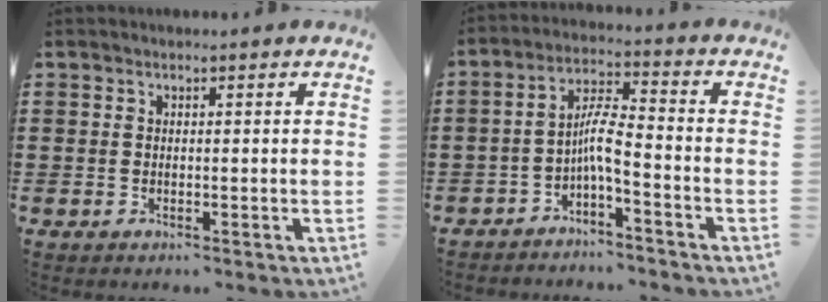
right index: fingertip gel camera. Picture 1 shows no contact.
{"total": 5.2, "force": [-2.6, 0.7, 4.4], "torque": [-0.091, 0.001, -0.055]}